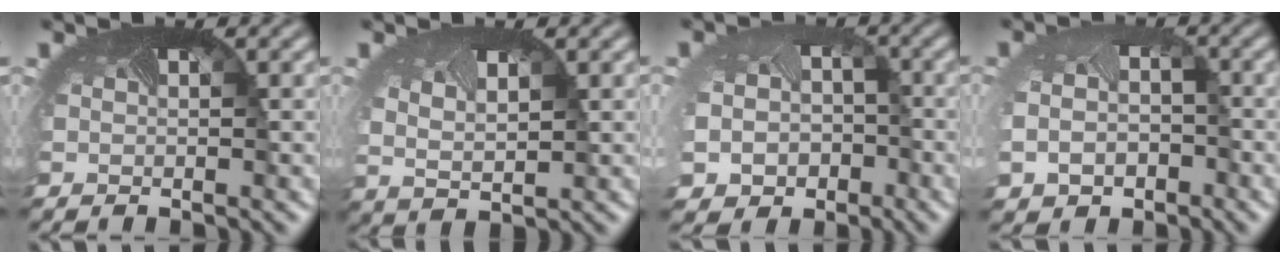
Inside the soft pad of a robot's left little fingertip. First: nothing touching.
{"total": 1.7, "force": [0.8, 0.8, 1.3], "torque": [-0.045, -0.012, 0.019]}
{"total": 7.7, "force": [-3.0, 6.4, 3.0], "torque": [-0.069, -0.046, -0.048]}
{"total": 4.8, "force": [-1.6, 3.7, 2.6], "torque": [-0.054, -0.036, -0.013]}